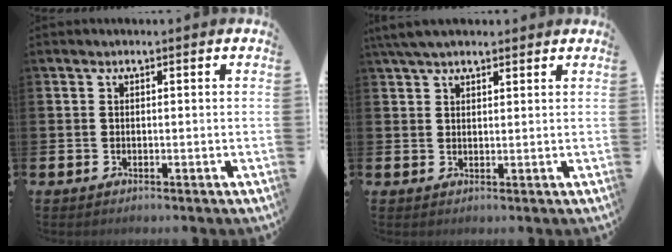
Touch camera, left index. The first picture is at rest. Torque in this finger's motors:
{"motor_torque": [0.84, -1.30, 1.05, 0.21]}